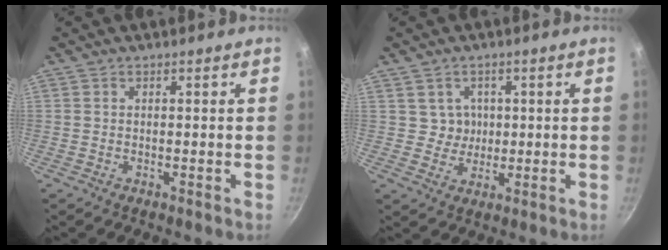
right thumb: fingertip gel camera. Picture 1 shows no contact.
{"total": 4.1, "force": [0.8, 3.9, 0.9], "torque": [0.009, 0.000, 0.014]}